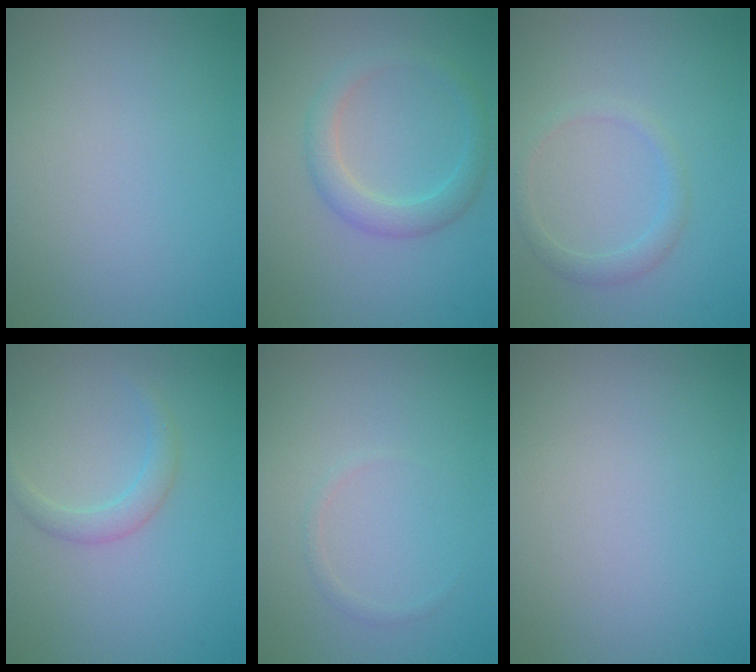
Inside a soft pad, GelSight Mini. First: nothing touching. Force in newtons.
{"total": 2.7, "press": 2.7, "slide": 0.1}
{"total": 1.5, "press": 1.5, "slide": 0.1}
{"total": 1.7, "press": 1.7, "slide": 0.1}
{"total": 0.6, "press": 0.6, "slide": 0.1}
{"total": 0.0}